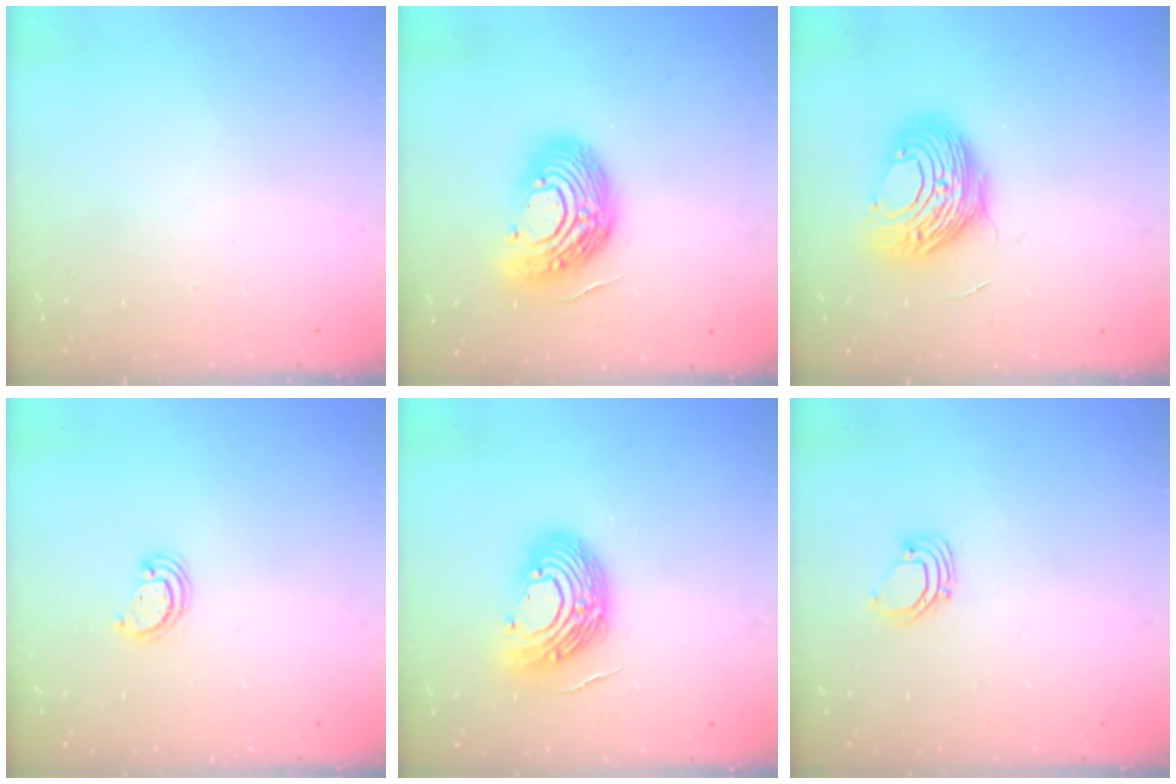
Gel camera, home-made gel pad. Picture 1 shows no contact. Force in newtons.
{"total": 15.0, "press": 14.9, "slide": 1.5}
{"total": 11.0, "press": 11.0, "slide": 0.6}
{"total": 2.3, "press": 2.3, "slide": 0.2}
{"total": 12.6, "press": 12.5, "slide": 1.7}
{"total": 2.7, "press": 2.7, "slide": 0.2}